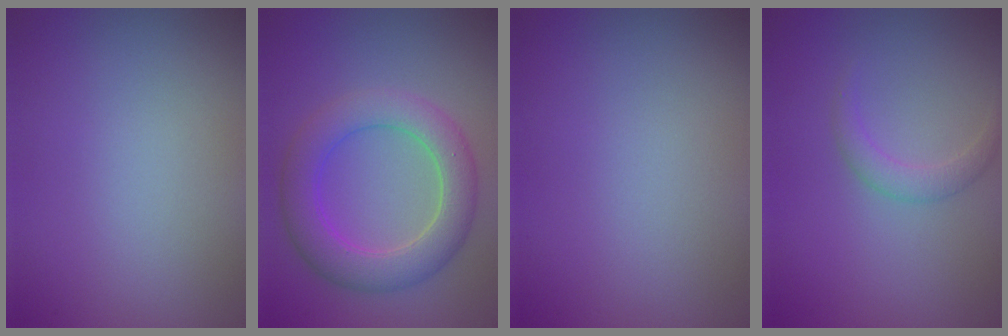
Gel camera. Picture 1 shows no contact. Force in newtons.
{"total": 5.5, "press": 5.5, "slide": 0.1}
{"total": 0.0}
{"total": 1.6, "press": 1.6, "slide": 0.0}